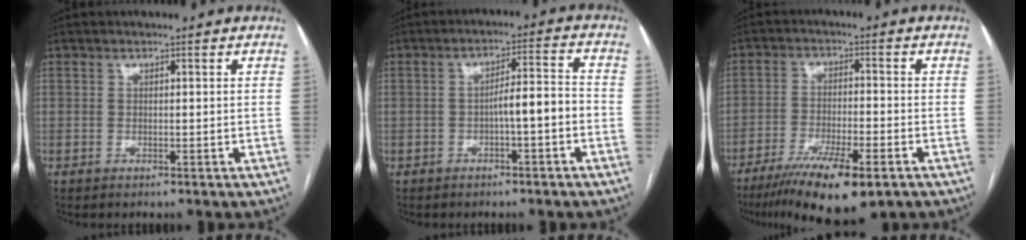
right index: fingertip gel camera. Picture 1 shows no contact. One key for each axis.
{"total": 5.4, "fx": -1.8, "fy": 0.4, "fz": 5.0, "tx": -0.077, "ty": 0.023, "tz": -0.024}
{"total": 12.8, "fx": -8.4, "fy": 2.3, "fz": 9.4, "tx": -0.163, "ty": -0.029, "tz": -0.136}